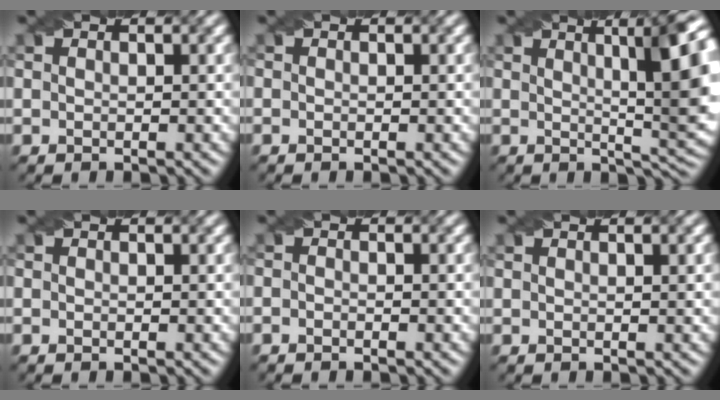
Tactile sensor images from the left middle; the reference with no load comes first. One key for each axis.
{"total": 0.0}
{"total": 11.5, "fx": 2.8, "fy": 2.8, "fz": 10.8, "tx": -0.114, "ty": 0.010, "tz": 0.040}
{"total": 0.0}
{"total": 1.0, "fx": -0.7, "fy": 0.4, "fz": 0.5, "tx": -0.011, "ty": 0.000, "tz": -0.014}
{"total": 1.0, "fx": 0.2, "fy": 0.2, "fz": 1.0, "tx": -0.012, "ty": 0.003, "tz": 0.002}